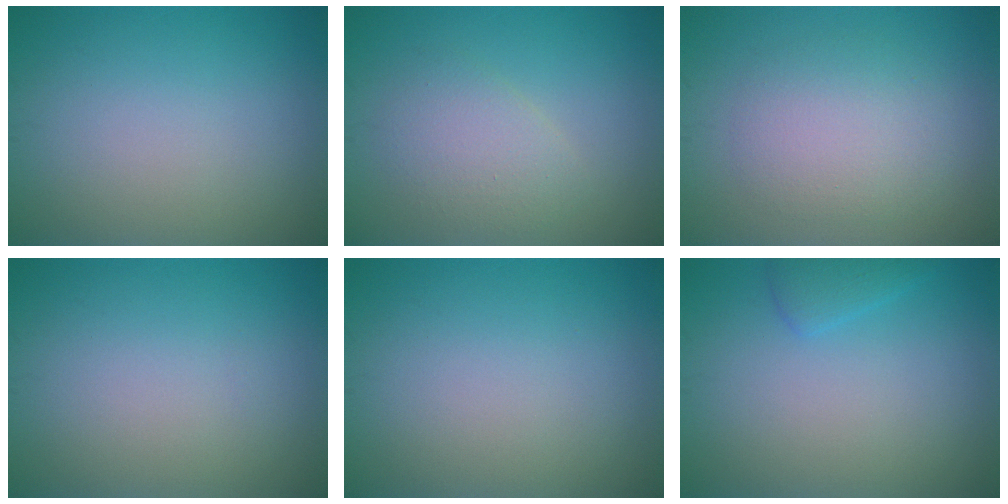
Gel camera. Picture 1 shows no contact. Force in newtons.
{"total": 3.0, "press": 3.0, "slide": 0.2}
{"total": 3.9, "press": 3.9, "slide": 0.4}
{"total": 0.0}
{"total": 0.0}
{"total": 1.6, "press": 1.6, "slide": 0.1}